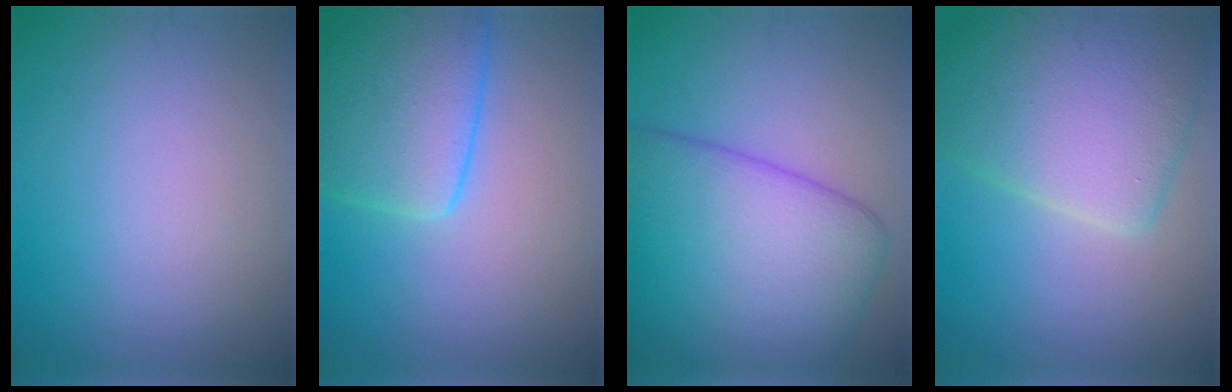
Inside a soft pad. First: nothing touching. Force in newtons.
{"total": 7.3, "press": 7.2, "slide": 0.6}
{"total": 11.3, "press": 11.3, "slide": 0.4}
{"total": 8.4, "press": 8.4, "slide": 0.2}